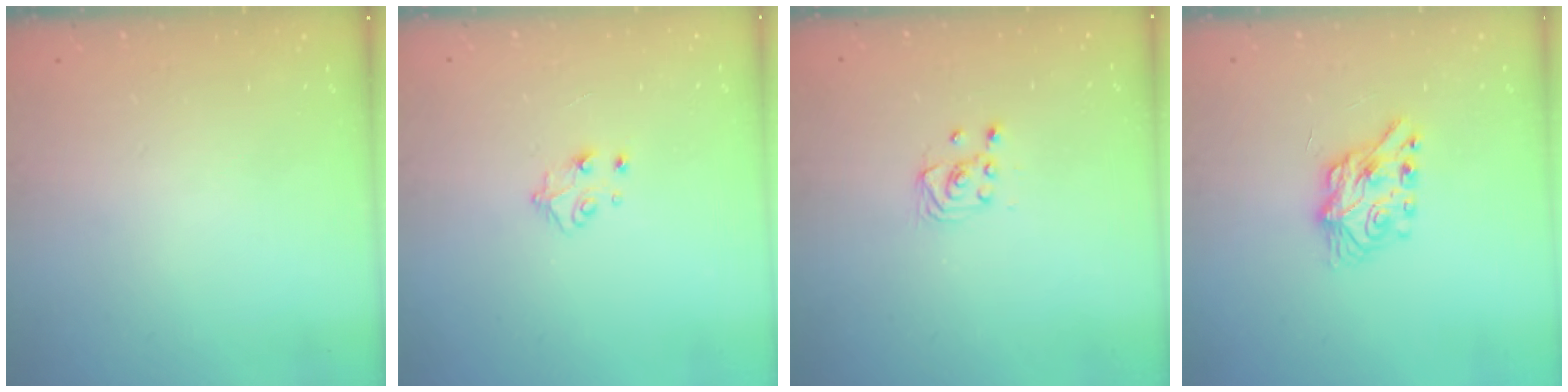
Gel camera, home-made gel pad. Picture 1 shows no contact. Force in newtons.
{"total": 5.4, "press": 5.4, "slide": 0.4}
{"total": 2.5, "press": 2.2, "slide": 1.1}
{"total": 7.2, "press": 7.2, "slide": 0.1}